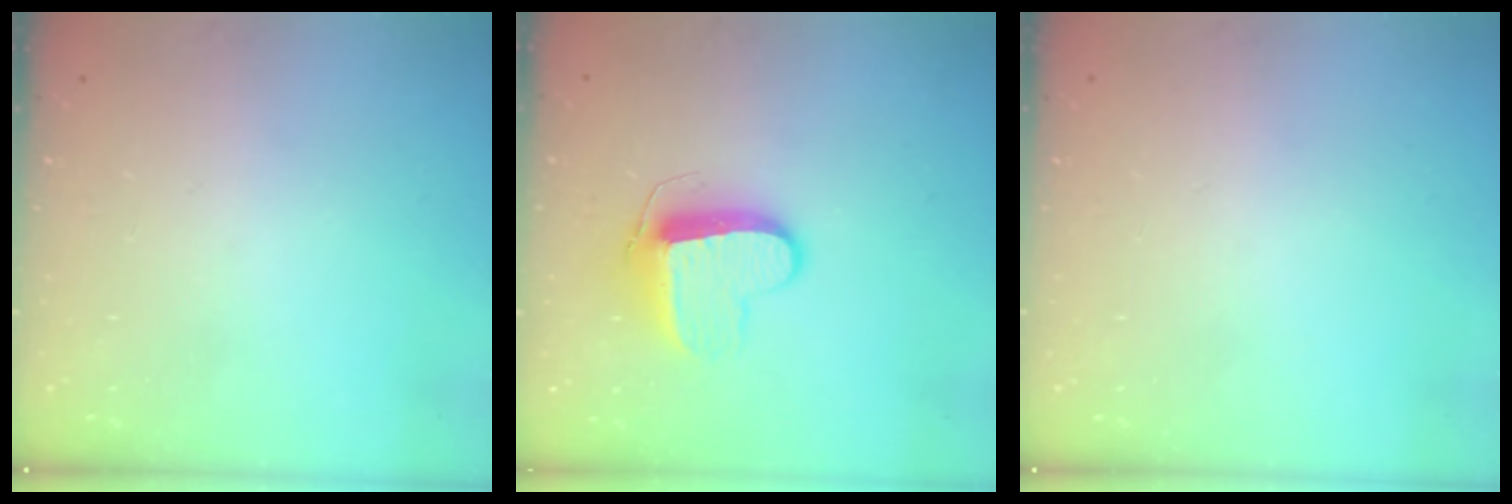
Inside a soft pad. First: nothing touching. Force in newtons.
{"total": 10.0, "press": 10.0, "slide": 0.5}
{"total": 0.0}